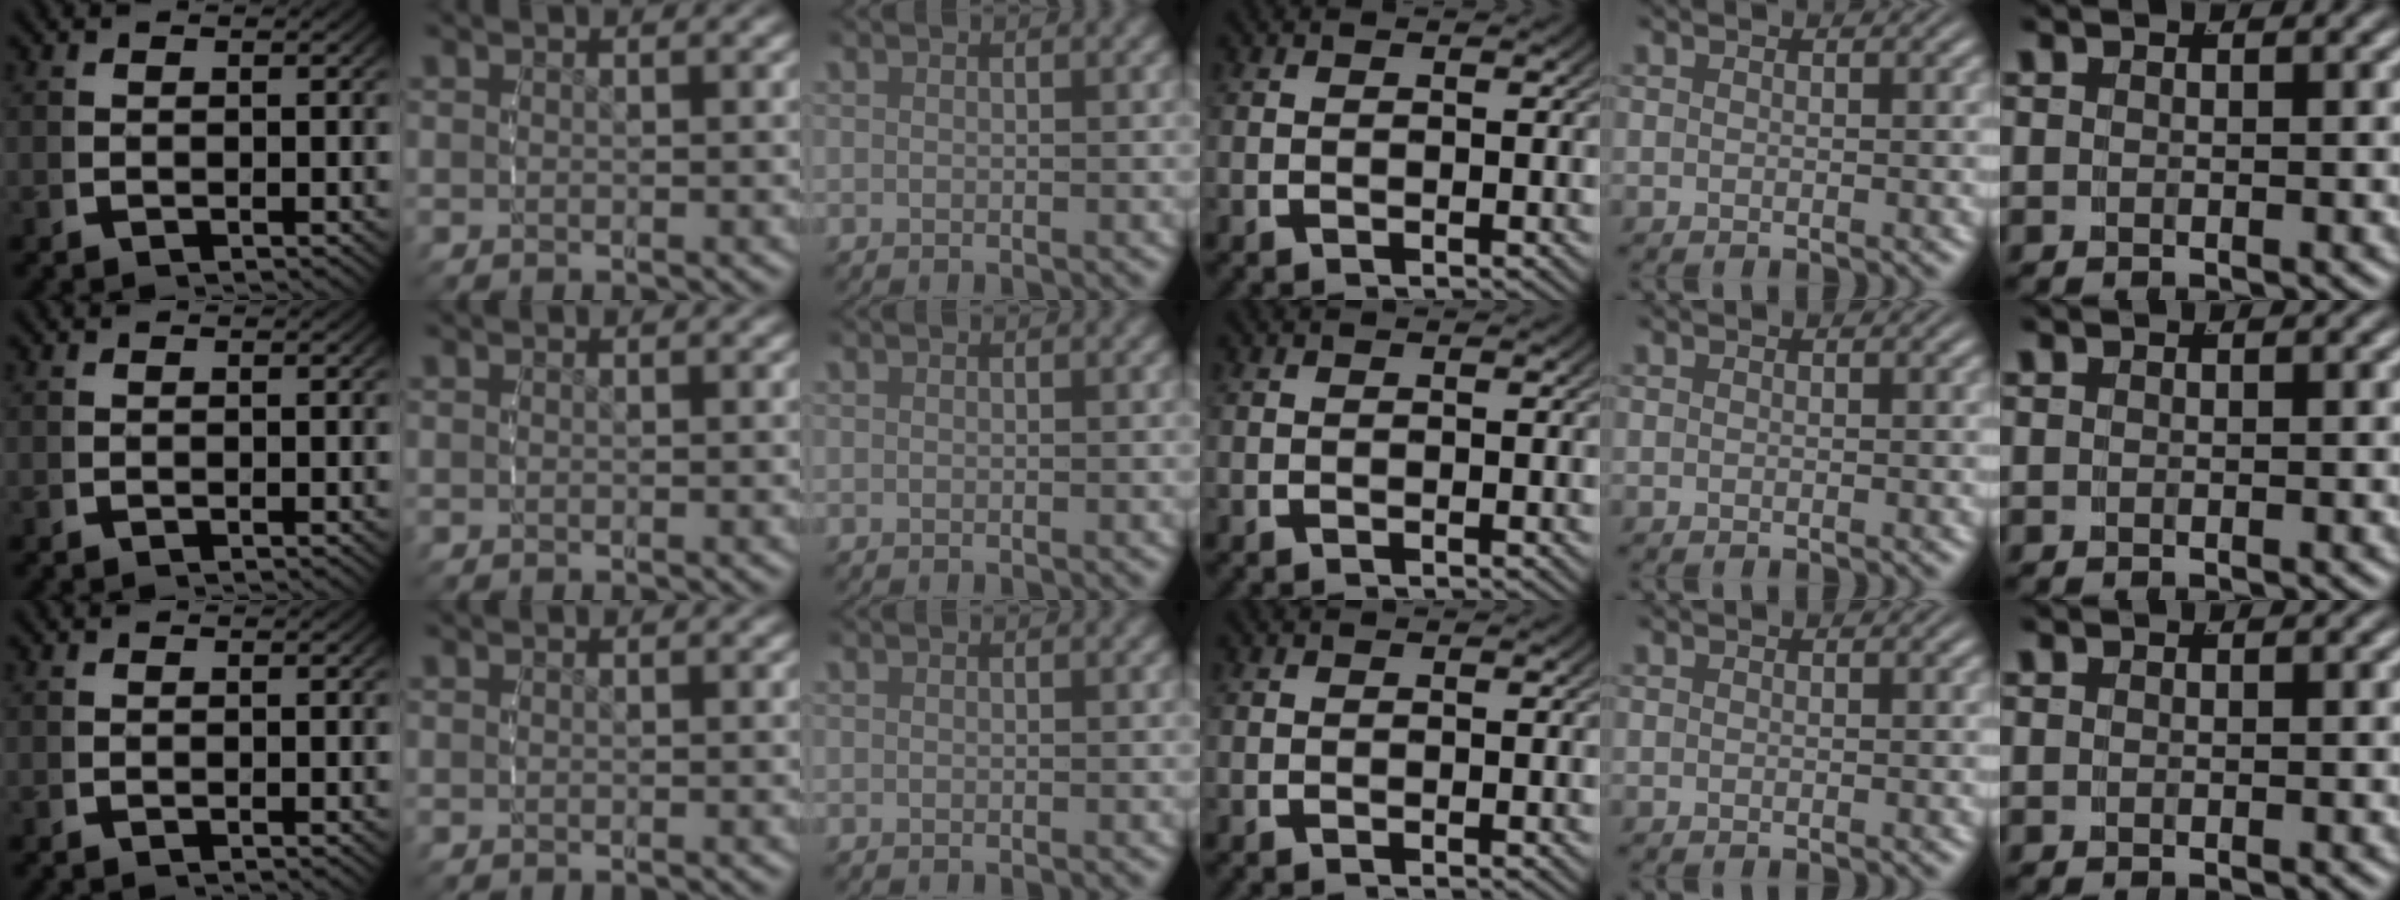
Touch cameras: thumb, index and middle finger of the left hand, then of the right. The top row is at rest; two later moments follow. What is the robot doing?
{"motion": "reach", "object": "jacket"}